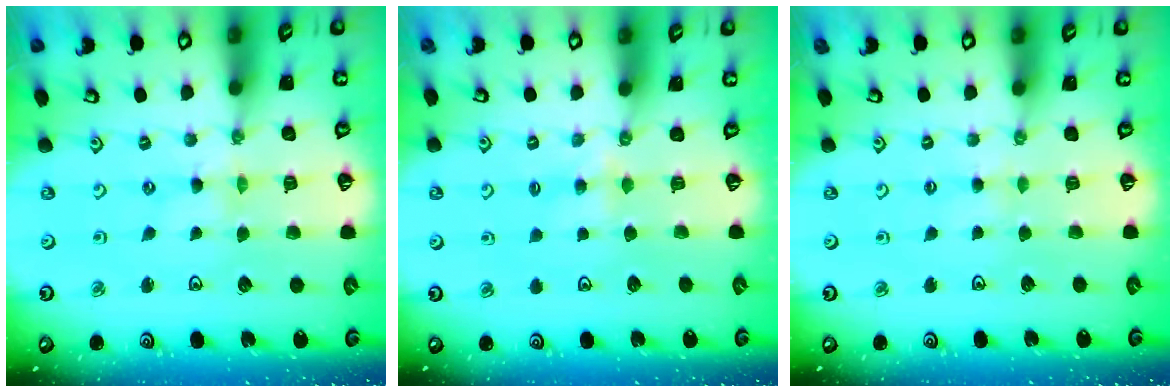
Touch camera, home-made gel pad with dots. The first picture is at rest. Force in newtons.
{"total": 3.0, "press": 2.9, "slide": 0.4}
{"total": 1.9, "press": 1.9, "slide": 0.4}